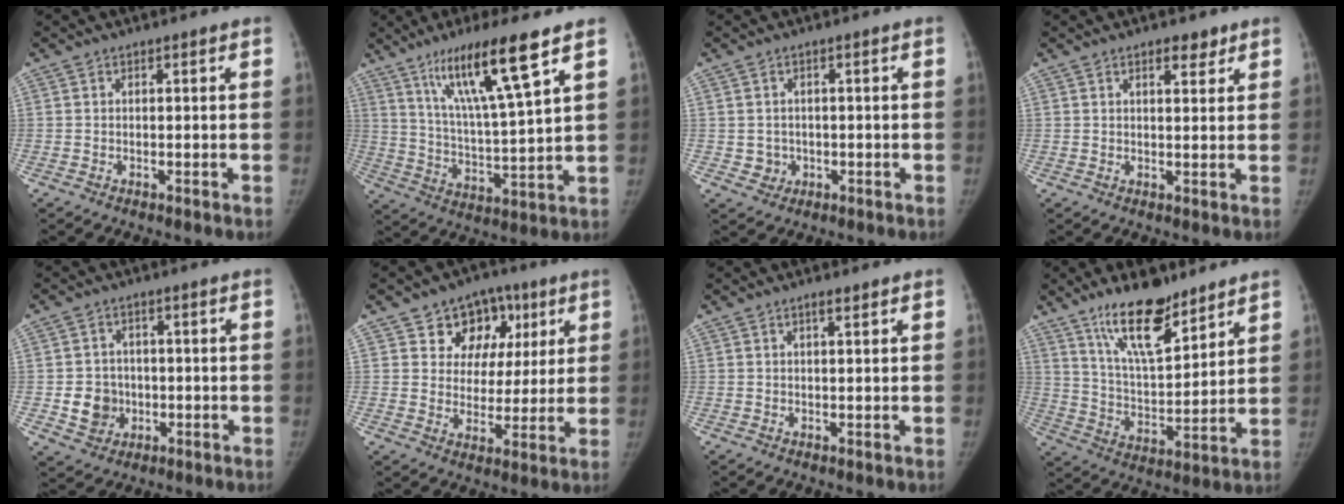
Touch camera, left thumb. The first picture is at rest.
{"total": 15.5, "force": [9.2, 1.1, 12.4], "torque": [-0.221, -0.045, 0.170]}
{"total": 3.0, "force": [-0.5, 2.9, 0.7], "torque": [0.005, 0.006, -0.003]}
{"total": 3.3, "force": [2.2, 1.5, 2.0], "torque": [-0.013, -0.012, 0.032]}
{"total": 6.6, "force": [-1.2, 6.0, 2.4], "torque": [-0.013, 0.009, -0.014]}
{"total": 12.0, "force": [5.5, 9.8, 4.4], "torque": [-0.013, -0.008, 0.084]}
{"total": 1.4, "force": [0.9, 0.3, 1.0], "torque": [-0.018, -0.004, 0.016]}
{"total": 14.7, "force": [10.6, 5.2, 8.9], "torque": [-0.125, -0.071, 0.195]}